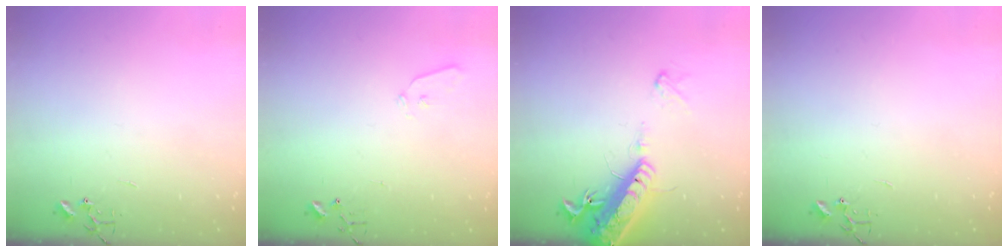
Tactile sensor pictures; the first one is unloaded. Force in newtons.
{"total": 4.4, "press": 4.4, "slide": 0.7}
{"total": 17.9, "press": 17.5, "slide": 3.9}
{"total": 0.0}